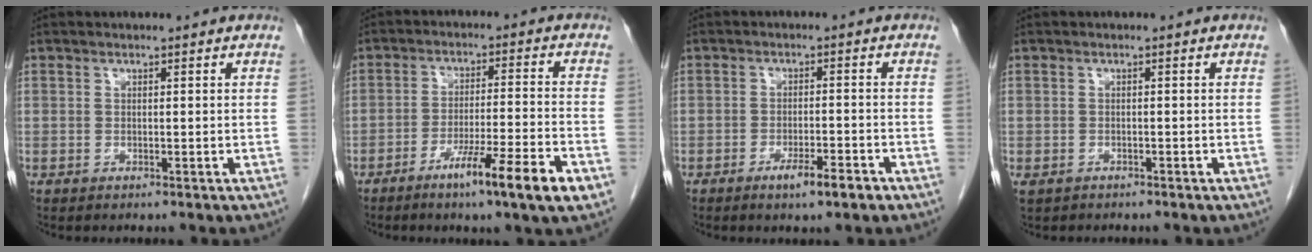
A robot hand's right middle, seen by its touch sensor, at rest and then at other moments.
{"total": 10.5, "force": [-5.7, -0.7, 8.7], "torque": [-0.138, -0.018, -0.094]}
{"total": 4.3, "force": [-2.7, 0.6, 3.3], "torque": [-0.052, -0.002, -0.040]}
{"total": 2.2, "force": [-1.7, 1.3, 0.6], "torque": [-0.013, -0.001, -0.023]}